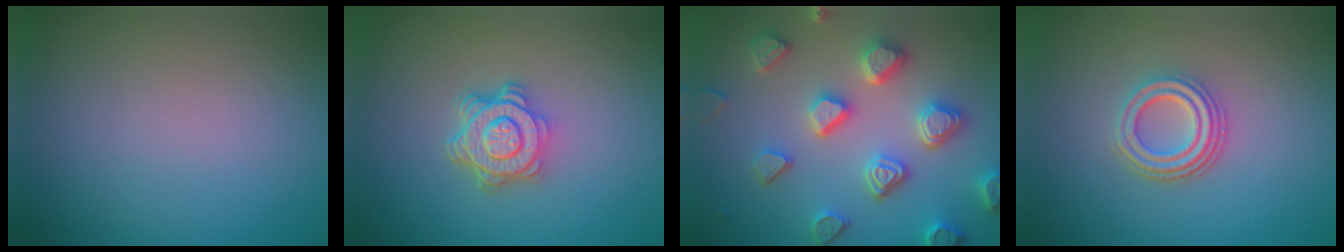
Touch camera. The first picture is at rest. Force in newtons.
{"total": 4.9, "press": 3.8, "slide": 3.2}
{"total": 5.9, "press": 5.3, "slide": 2.7}
{"total": 3.9, "press": 3.0, "slide": 2.5}